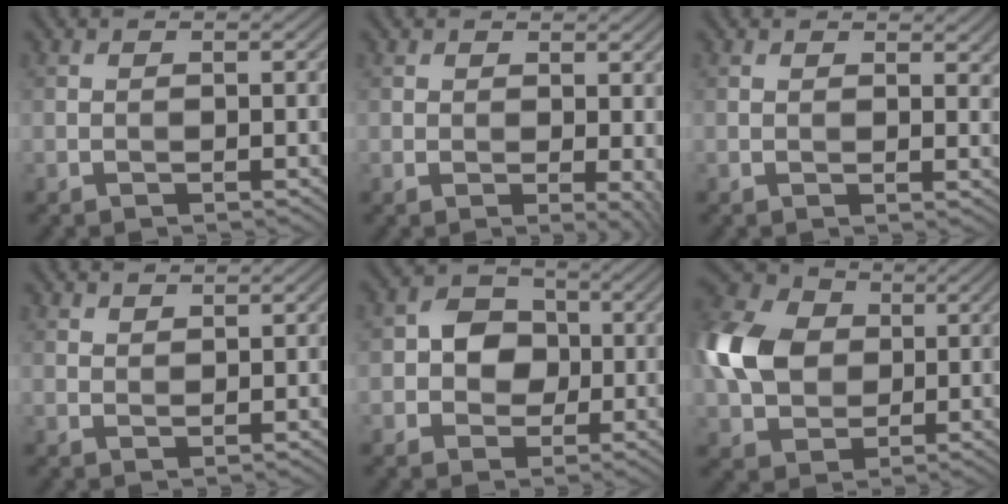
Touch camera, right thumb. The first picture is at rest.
{"total": 3.1, "force": [0.6, 1.4, 2.7], "torque": [-0.038, -0.005, 0.010]}
{"total": 2.4, "force": [1.7, 1.1, 1.4], "torque": [-0.018, -0.001, 0.030]}
{"total": 1.4, "force": [1.3, 0.4, 0.4], "torque": [-0.016, -0.001, 0.030]}
{"total": 5.1, "force": [-0.2, 4.4, 2.6], "torque": [-0.041, 0.004, -0.022]}
{"total": 11.9, "force": [1.2, 9.1, 7.5], "torque": [-0.203, 0.020, 0.015]}